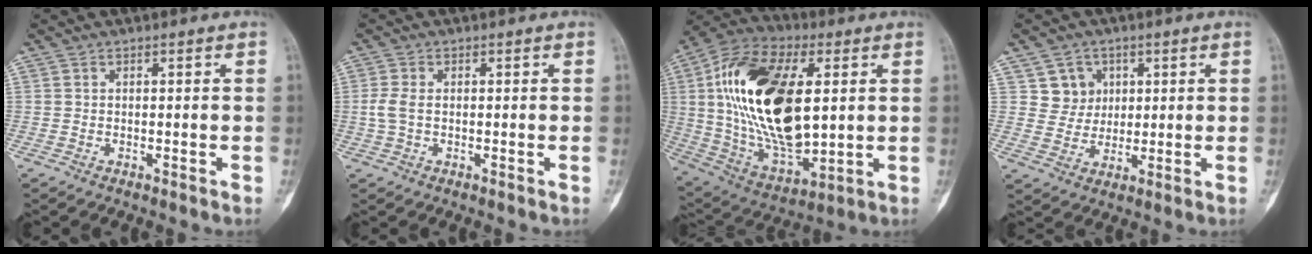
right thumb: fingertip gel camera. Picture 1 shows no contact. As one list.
[{"total": 2.7, "force": [0.0, 1.5, 2.3], "torque": [-0.068, 0.002, -0.003]}, {"total": 27.7, "force": [4.2, 14.3, 23.4], "torque": [-0.438, -0.011, 0.079]}, {"total": 5.7, "force": [2.3, 5.2, 0.8], "torque": [0.015, -0.008, 0.041]}]